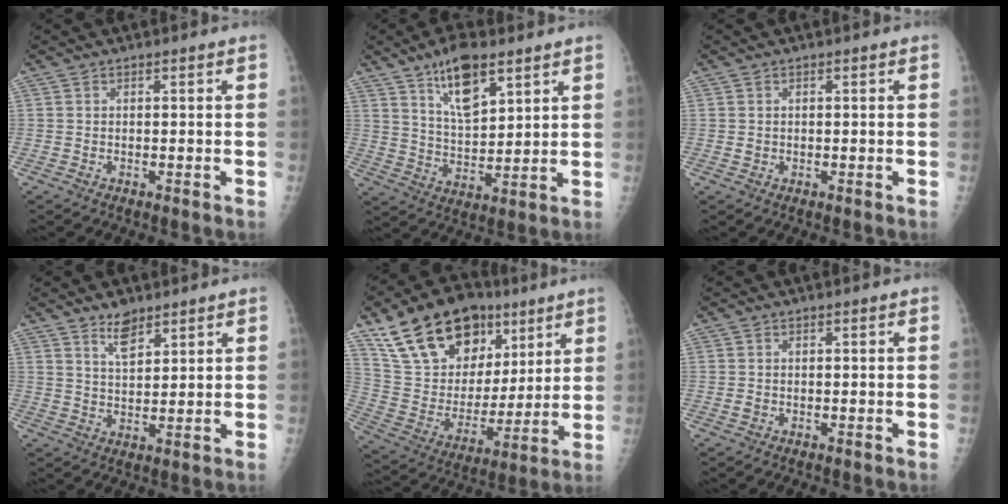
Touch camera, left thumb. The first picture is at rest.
{"total": 11.4, "force": [6.9, 4.6, 7.8], "torque": [-0.117, -0.038, 0.126]}
{"total": 0.8, "force": [0.1, 0.7, 0.3], "torque": [-0.001, 0.001, 0.002]}
{"total": 5.0, "force": [3.7, 2.3, 2.6], "torque": [-0.031, -0.029, 0.069]}
{"total": 24.3, "force": [14.4, 14.6, 13.1], "torque": [-0.197, -0.028, 0.258]}
{"total": 0.8, "force": [-0.1, 0.7, 0.4], "torque": [-0.006, 0.000, 0.000]}